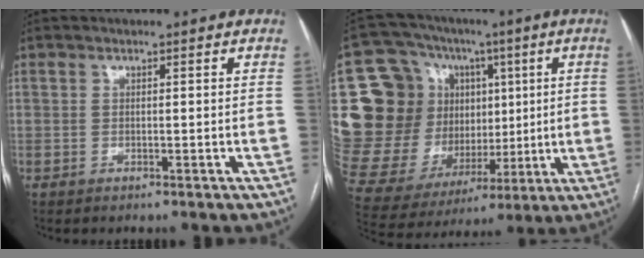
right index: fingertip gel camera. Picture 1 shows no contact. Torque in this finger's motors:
{"motor_torque": [0.00, 0.34, -0.02, -0.01]}